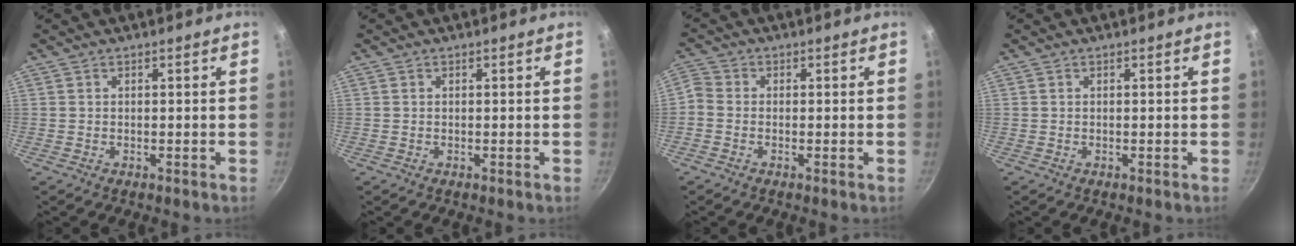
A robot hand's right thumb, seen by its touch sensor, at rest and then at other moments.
{"total": 0.0}
{"total": 3.8, "force": [-1.4, 3.0, 1.9], "torque": [-0.053, 0.013, -0.044]}
{"total": 0.0}